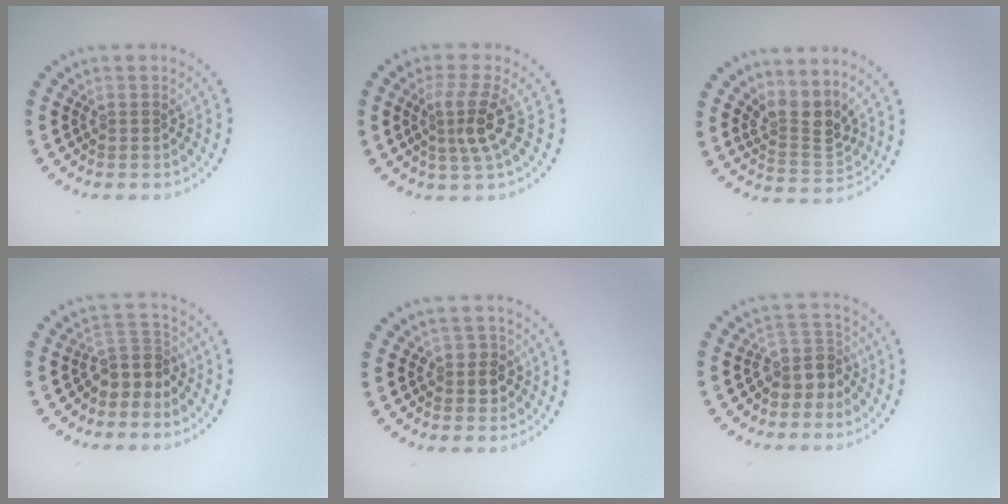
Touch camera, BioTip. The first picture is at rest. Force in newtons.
{"total": 3.1, "press": 2.2, "slide": 2.2}
{"total": 3.2, "press": 2.4, "slide": 2.0}
{"total": 2.9, "press": 2.1, "slide": 2.0}
{"total": 2.0, "press": 1.9, "slide": 0.7}
{"total": 3.0, "press": 2.3, "slide": 1.8}